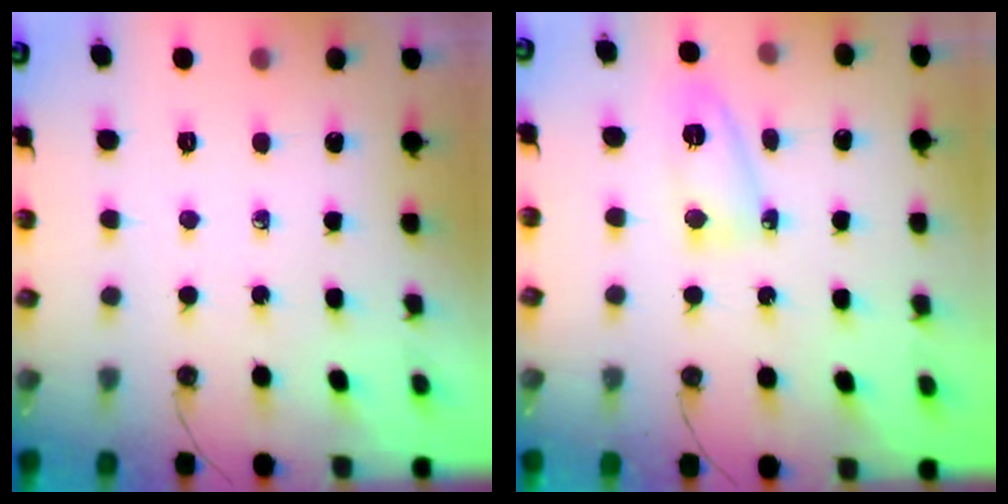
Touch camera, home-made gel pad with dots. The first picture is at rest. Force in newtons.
{"total": 9.1, "press": 6.2, "slide": 6.6}